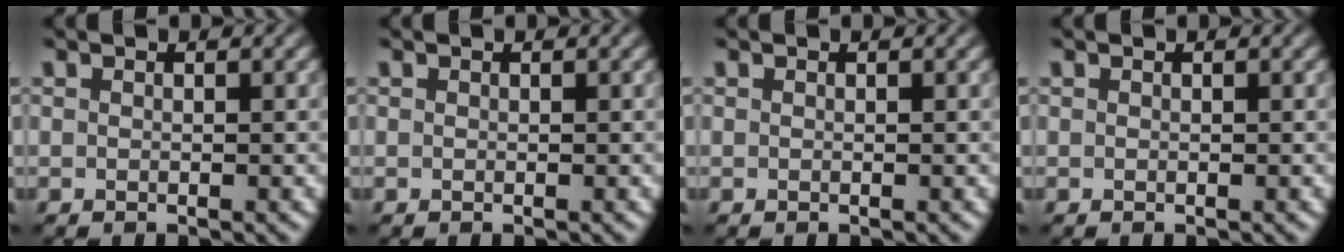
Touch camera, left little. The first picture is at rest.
{"total": 0.0}
{"total": 0.0}
{"total": 0.0}